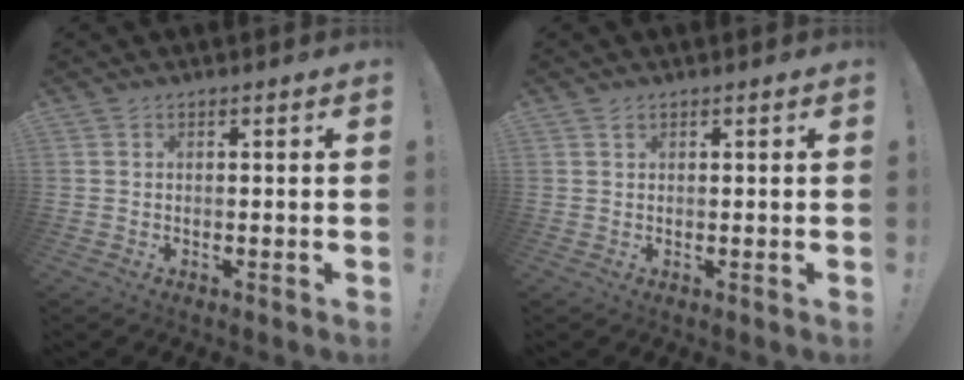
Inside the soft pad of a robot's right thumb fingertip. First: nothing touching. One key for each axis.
{"total": 0.9, "fx": 0.6, "fy": 0.5, "fz": 0.4, "tx": -0.003, "ty": -0.002, "tz": 0.011}